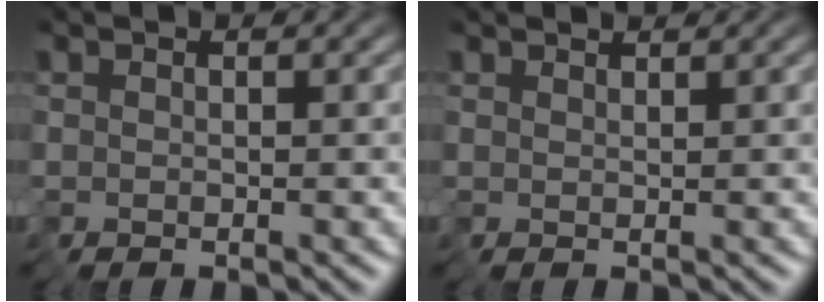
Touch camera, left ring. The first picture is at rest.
{"total": 0.6, "force": [0.6, 0.1, 0.1], "torque": [-0.007, 0.008, 0.012]}